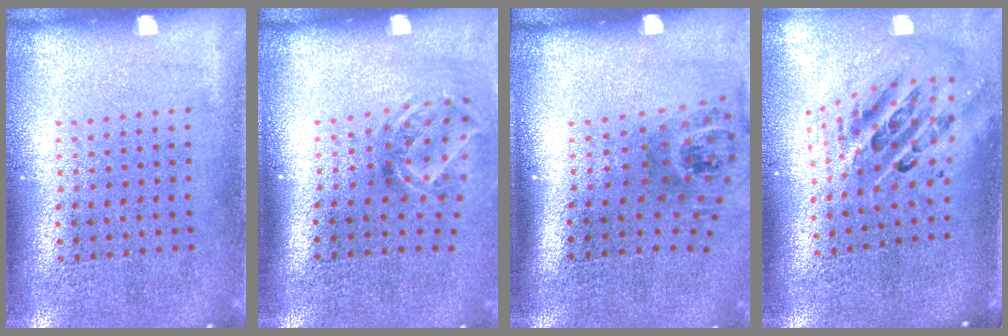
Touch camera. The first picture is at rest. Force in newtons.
{"total": 2.0, "press": 1.3, "slide": 1.4}
{"total": 1.8, "press": 1.3, "slide": 1.3}
{"total": 2.7, "press": 1.9, "slide": 1.9}